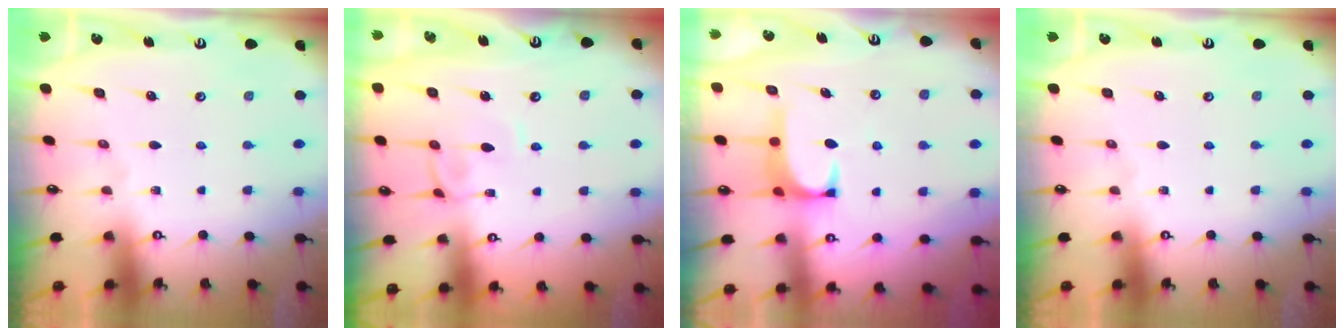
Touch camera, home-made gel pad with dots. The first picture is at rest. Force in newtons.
{"total": 2.1, "press": 2.0, "slide": 0.4}
{"total": 1.3, "press": 1.2, "slide": 0.5}
{"total": 0.0}